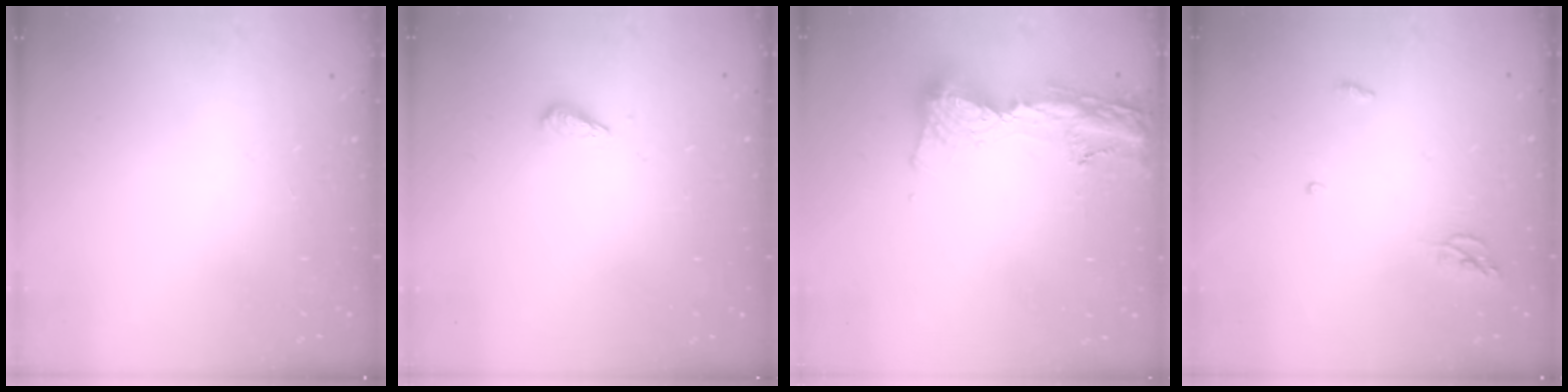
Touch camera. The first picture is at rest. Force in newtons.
{"total": 3.0, "press": 2.9, "slide": 0.6}
{"total": 13.9, "press": 13.8, "slide": 1.2}
{"total": 3.8, "press": 3.8, "slide": 0.4}